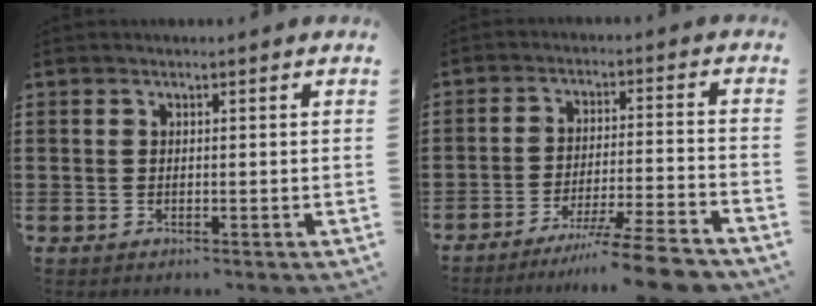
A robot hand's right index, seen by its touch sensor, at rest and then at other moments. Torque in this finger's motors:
{"motor_torque": [1.24, -0.90, 0.67, 0.21]}